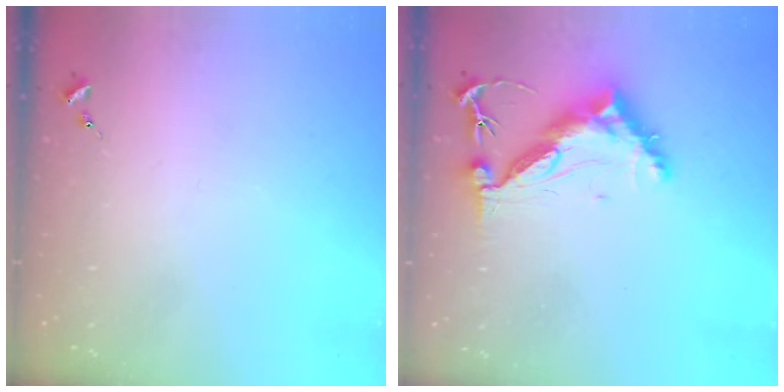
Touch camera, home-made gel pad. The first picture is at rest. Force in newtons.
{"total": 10.4, "press": 10.3, "slide": 0.9}